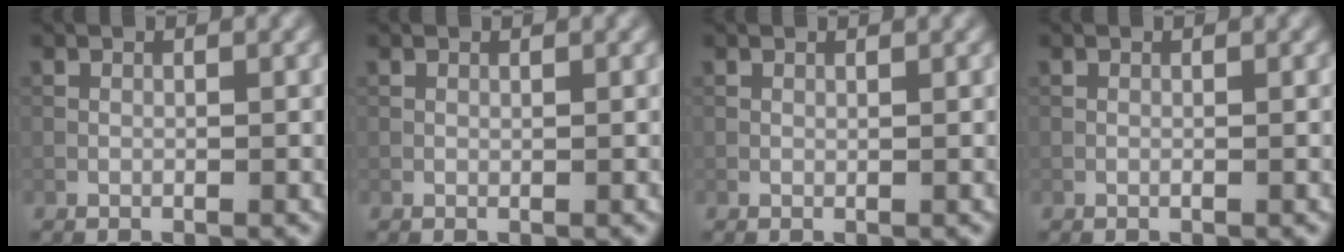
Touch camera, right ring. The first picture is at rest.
{"total": 0.0}
{"total": 0.6, "force": [0.6, 0.0, 0.2], "torque": [-0.004, 0.002, 0.005]}
{"total": 0.0}